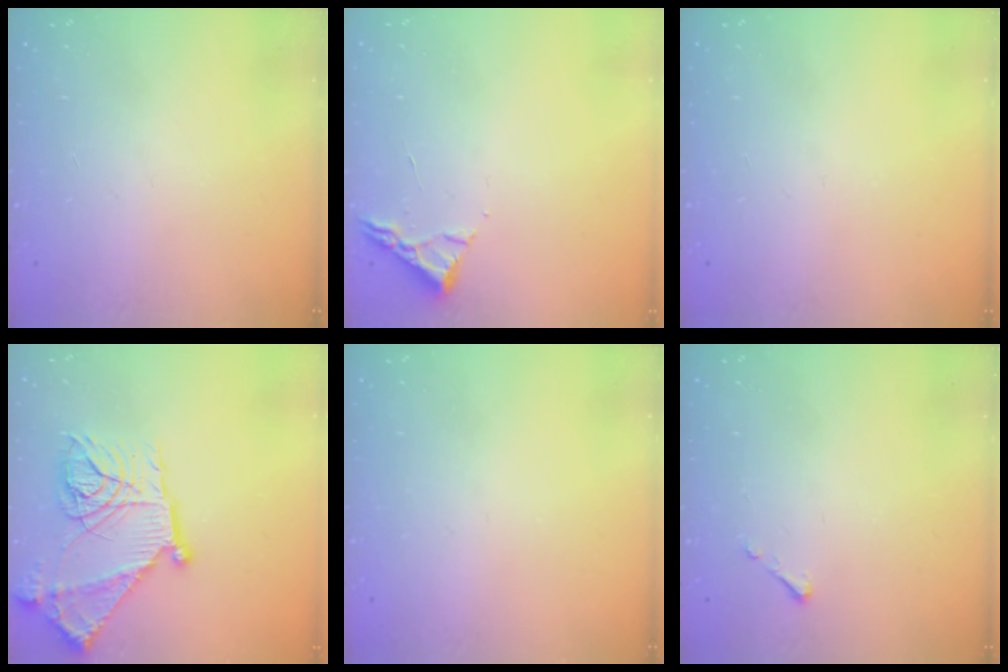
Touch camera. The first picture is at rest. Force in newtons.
{"total": 3.0, "press": 2.9, "slide": 0.4}
{"total": 0.0}
{"total": 22.2, "press": 22.1, "slide": 2.3}
{"total": 0.0}
{"total": 2.5, "press": 2.5, "slide": 0.3}